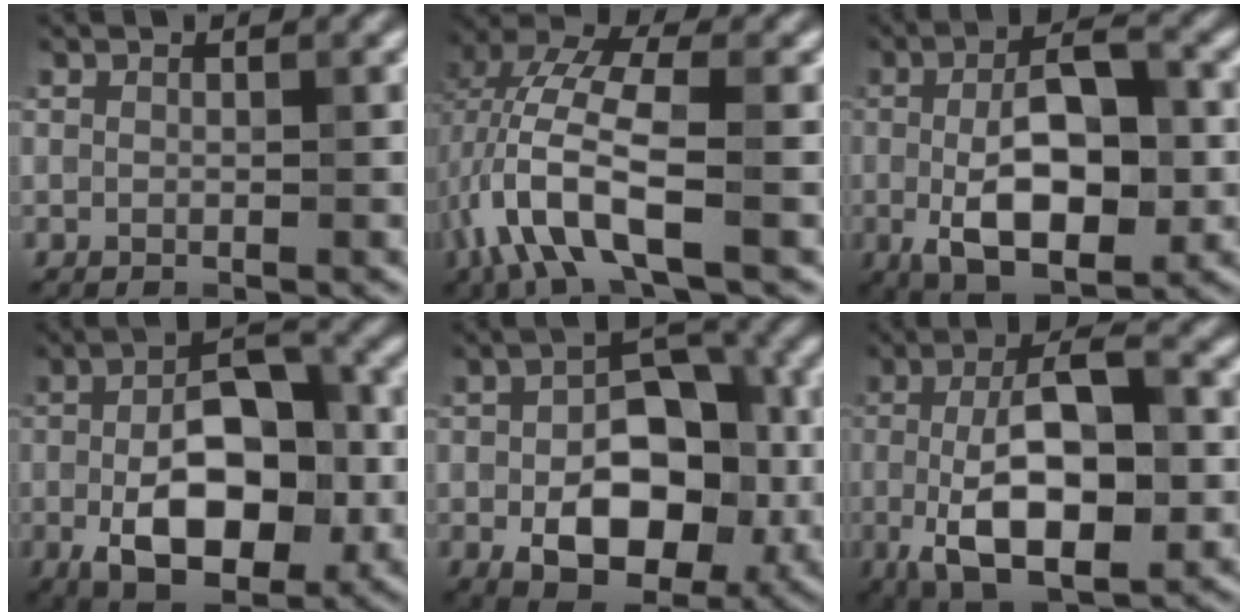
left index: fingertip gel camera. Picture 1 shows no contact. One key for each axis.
{"total": 7.2, "fx": -2.3, "fy": 2.6, "fz": 6.3, "tx": -0.136, "ty": 0.012, "tz": -0.055}
{"total": 9.3, "fx": -1.4, "fy": 4.2, "fz": 8.2, "tx": -0.136, "ty": 0.004, "tz": -0.028}
{"total": 10.5, "fx": -2.4, "fy": 5.4, "fz": 8.7, "tx": -0.141, "ty": 0.008, "tz": -0.045}
{"total": 10.2, "fx": -2.1, "fy": 6.3, "fz": 7.7, "tx": -0.122, "ty": -0.006, "tz": -0.025}
{"total": 10.2, "fx": -1.4, "fy": 4.1, "fz": 9.2, "tx": -0.153, "ty": 0.006, "tz": -0.030}